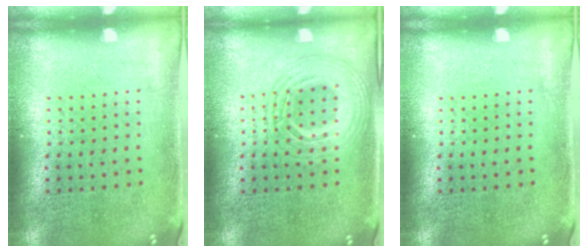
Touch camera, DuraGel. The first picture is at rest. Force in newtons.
{"total": 2.8, "press": 2.8, "slide": 0.4}
{"total": 0.0}